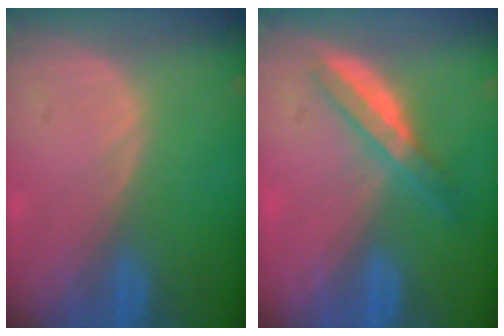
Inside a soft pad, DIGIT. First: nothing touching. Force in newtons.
{"total": 5.2, "press": 4.6, "slide": 2.4}